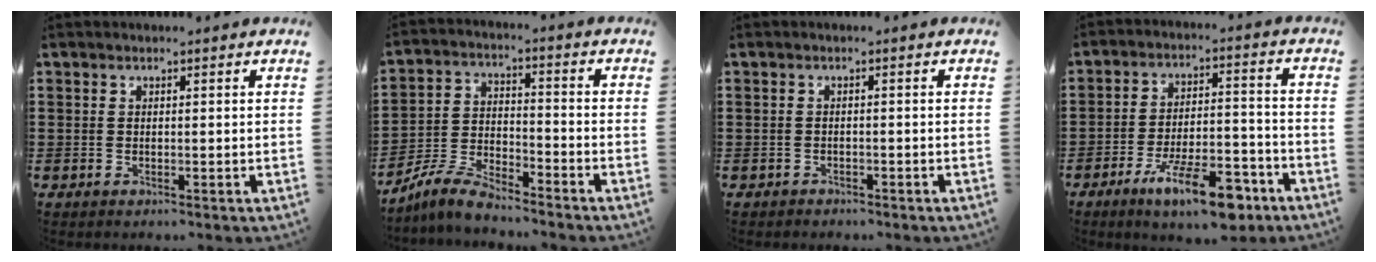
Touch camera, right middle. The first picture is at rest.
{"total": 6.5, "force": [-6.0, 1.1, 2.3], "torque": [-0.062, 0.003, -0.122]}
{"total": 0.9, "force": [-0.8, 0.3, 0.0], "torque": [-0.002, 0.002, -0.019]}
{"total": 11.8, "force": [-7.8, 3.1, 8.2], "torque": [-0.136, 0.026, -0.141]}